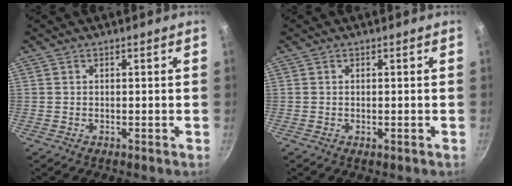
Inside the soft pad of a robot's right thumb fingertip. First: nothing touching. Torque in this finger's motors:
{"motor_torque": [-0.19, -0.09, -0.29, 0.29, 0.05]}